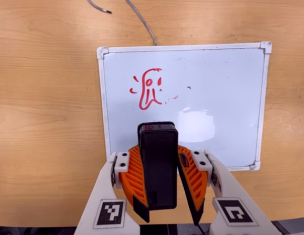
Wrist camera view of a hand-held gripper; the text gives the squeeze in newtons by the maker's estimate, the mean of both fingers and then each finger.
{"total": 10.2, "left": 9.8, "right": 10.5}